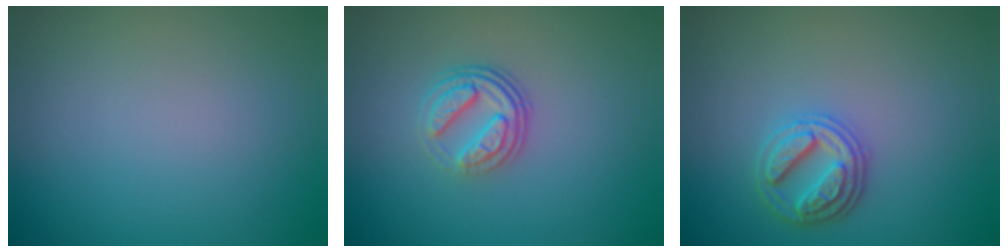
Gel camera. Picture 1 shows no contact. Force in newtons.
{"total": 3.7, "press": 2.6, "slide": 2.6}
{"total": 2.9, "press": 2.8, "slide": 0.8}